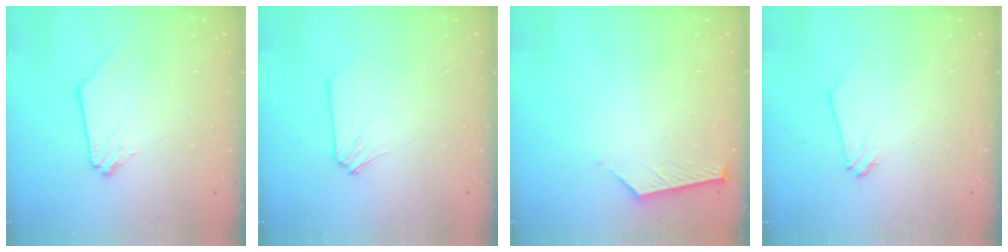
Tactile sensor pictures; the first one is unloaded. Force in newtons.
{"total": 0.0}
{"total": 3.7, "press": 3.6, "slide": 0.6}
{"total": 0.0}